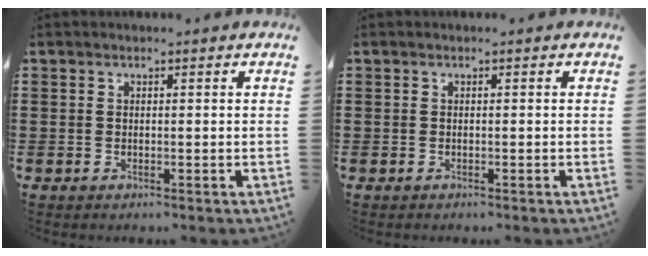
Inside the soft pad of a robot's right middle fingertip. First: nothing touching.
{"total": 0.0}